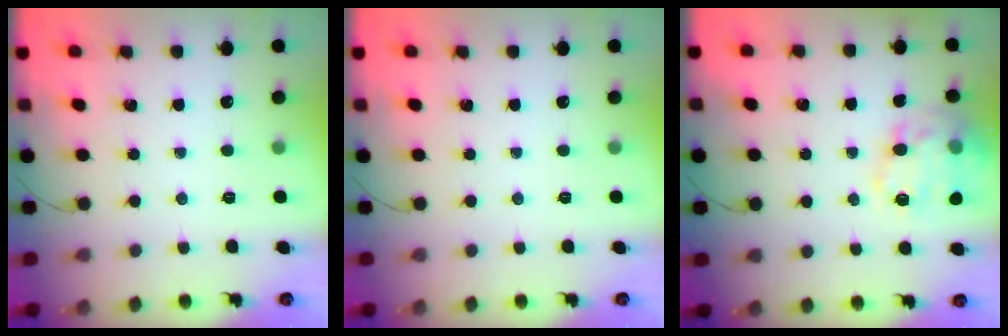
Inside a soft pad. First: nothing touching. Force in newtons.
{"total": 0.0}
{"total": 17.9, "press": 17.8, "slide": 1.7}